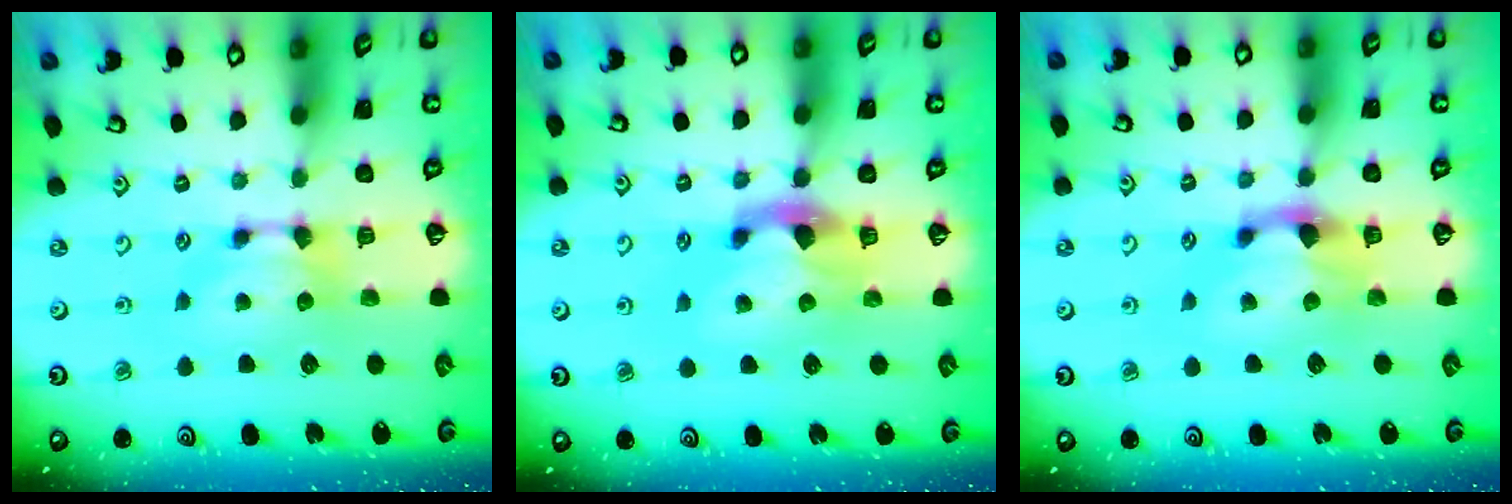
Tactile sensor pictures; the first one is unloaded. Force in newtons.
{"total": 2.7, "press": 2.4, "slide": 1.3}
{"total": 1.7, "press": 1.2, "slide": 1.3}